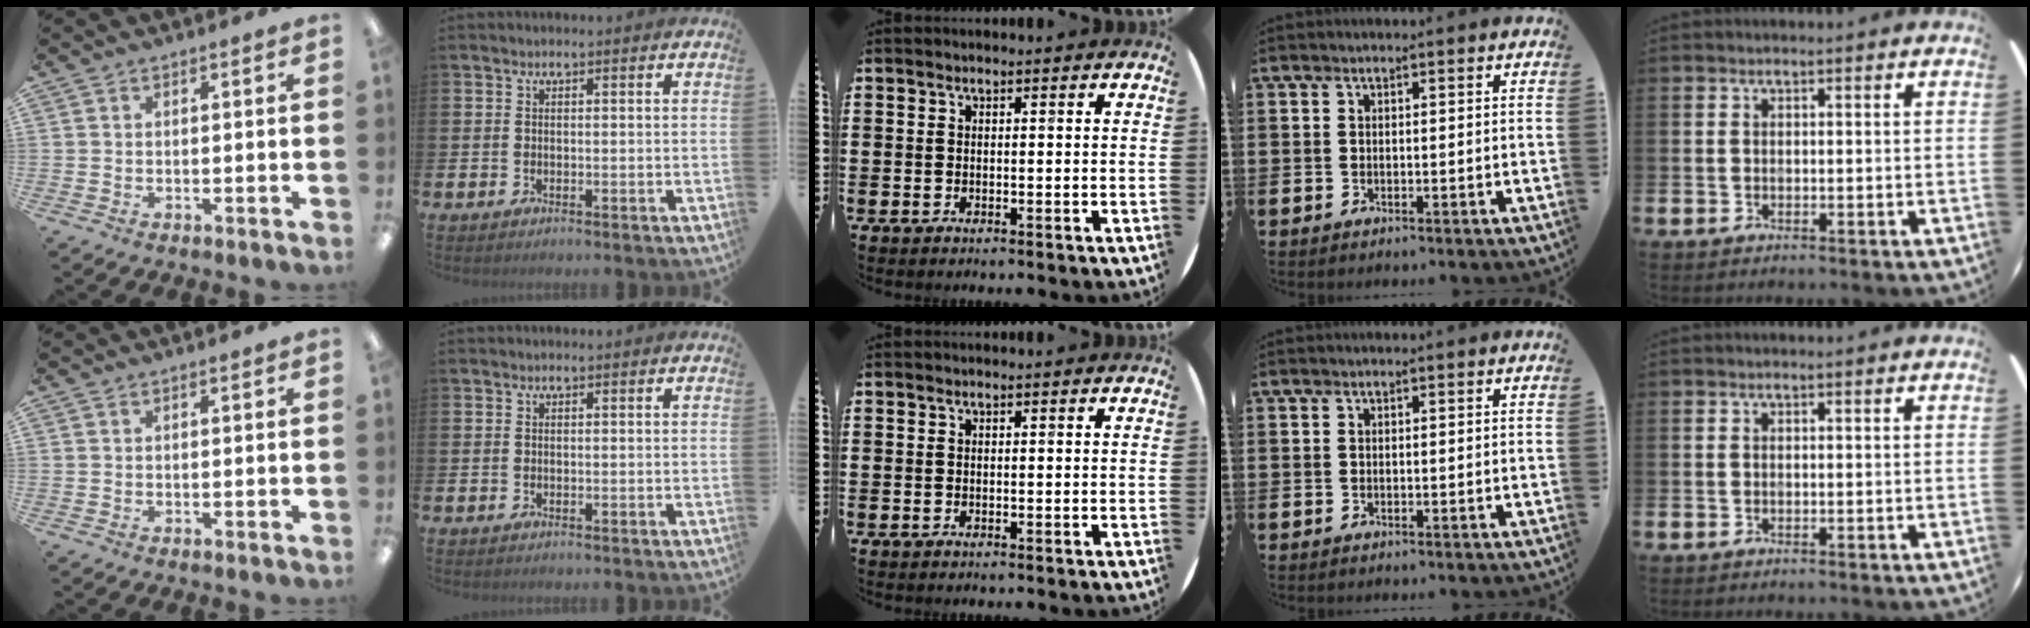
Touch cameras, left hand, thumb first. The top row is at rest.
{}